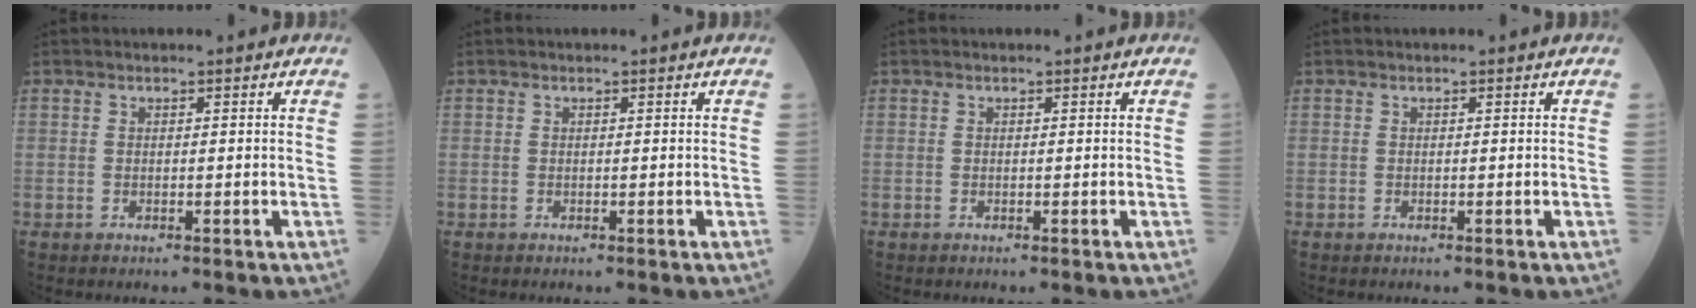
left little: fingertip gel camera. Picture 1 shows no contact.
{"total": 0.0}
{"total": 0.0}
{"total": 0.0}